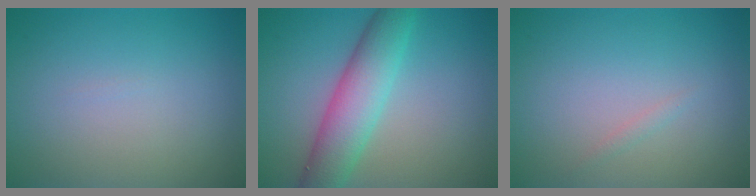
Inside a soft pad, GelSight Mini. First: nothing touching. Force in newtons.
{"total": 5.8, "press": 5.7, "slide": 0.3}
{"total": 0.6, "press": 0.6, "slide": 0.1}